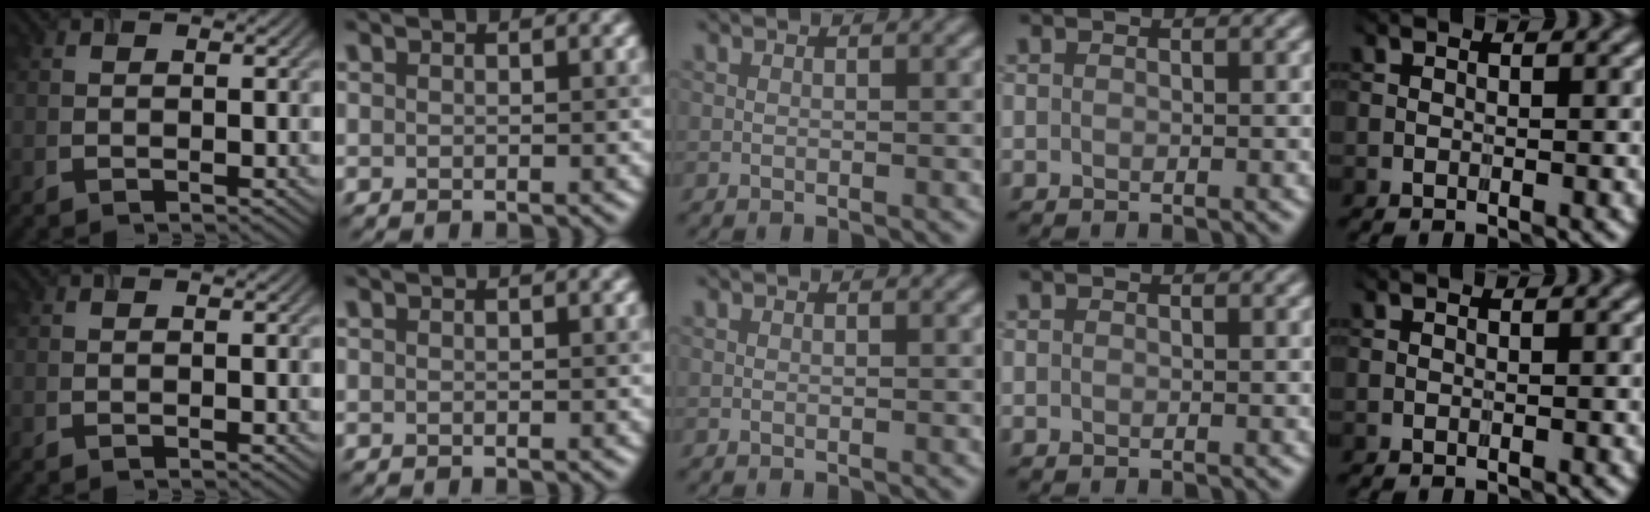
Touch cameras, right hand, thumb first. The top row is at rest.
{}